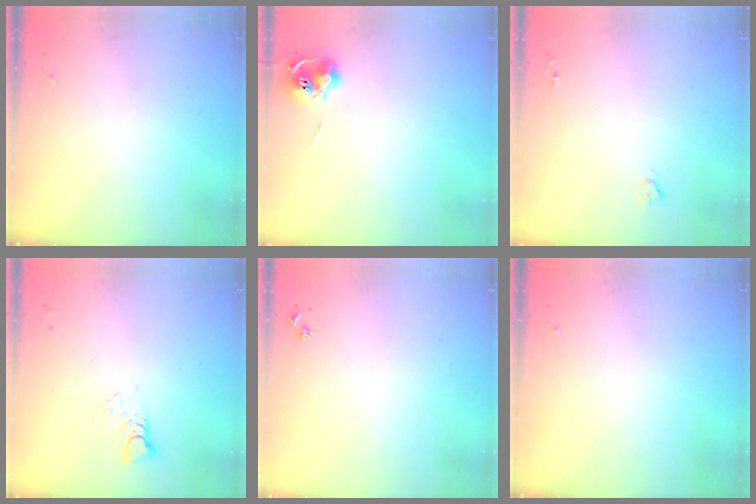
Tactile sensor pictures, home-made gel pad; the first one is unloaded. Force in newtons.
{"total": 8.7, "press": 8.7, "slide": 0.4}
{"total": 1.9, "press": 1.9, "slide": 0.2}
{"total": 3.7, "press": 3.7, "slide": 0.4}
{"total": 3.0, "press": 2.9, "slide": 0.3}
{"total": 0.0}